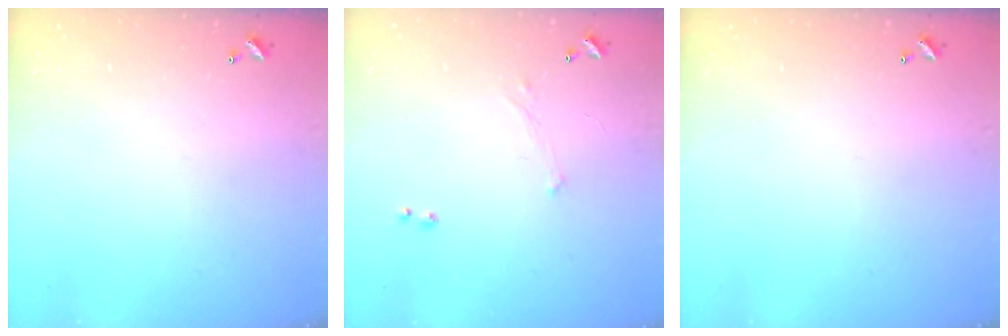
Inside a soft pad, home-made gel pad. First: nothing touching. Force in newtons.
{"total": 0.7, "press": 0.3, "slide": 0.6}
{"total": 0.0}